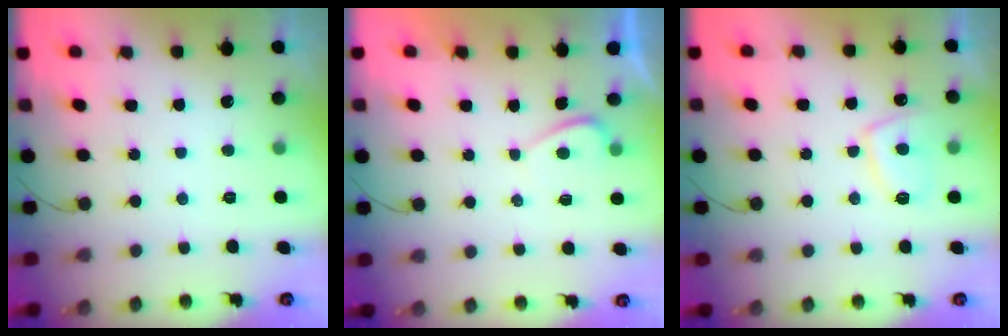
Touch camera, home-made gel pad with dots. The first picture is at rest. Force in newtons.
{"total": 0.8, "press": 0.6, "slide": 0.5}
{"total": 7.8, "press": 7.8, "slide": 1.2}